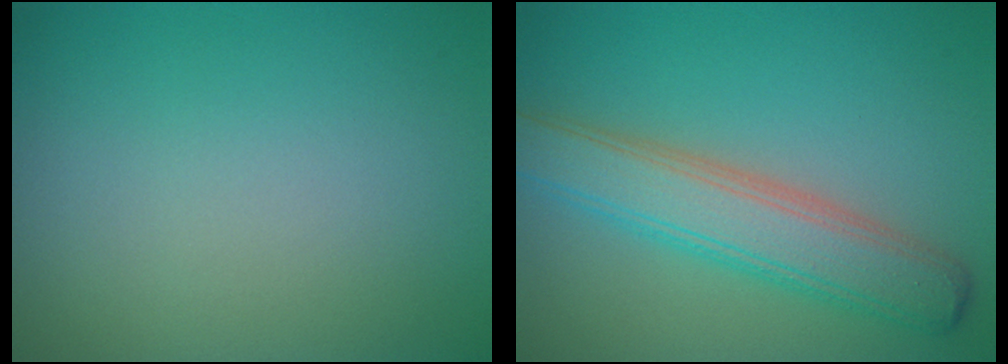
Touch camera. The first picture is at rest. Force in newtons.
{"total": 5.7, "press": 5.7, "slide": 0.3}